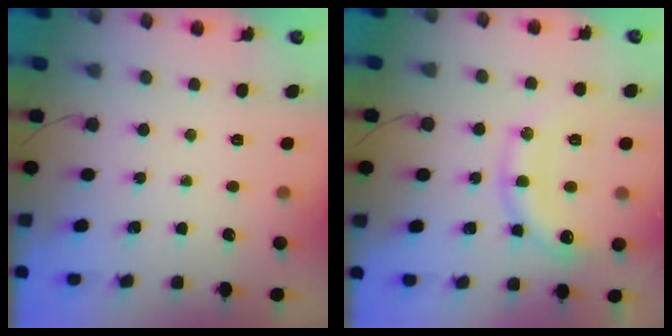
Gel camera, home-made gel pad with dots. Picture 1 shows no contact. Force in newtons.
{"total": 14.2, "press": 14.1, "slide": 1.9}